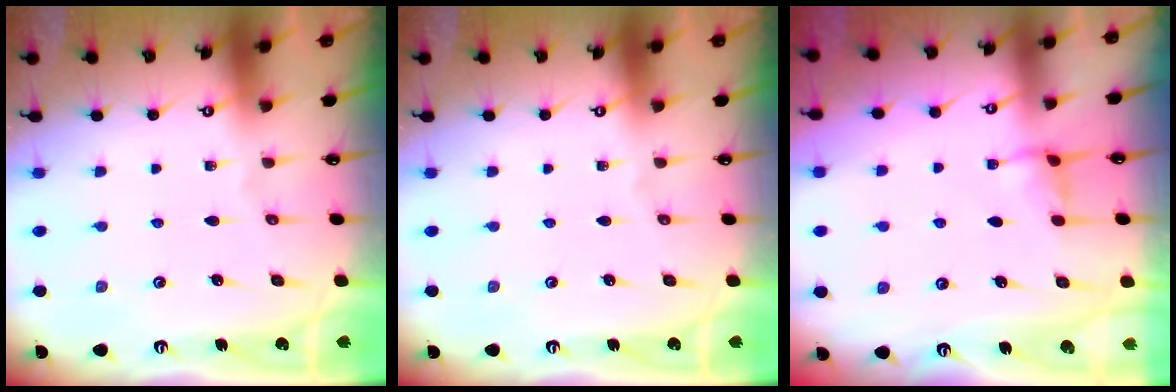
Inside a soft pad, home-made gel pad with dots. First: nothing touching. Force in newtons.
{"total": 0.0}
{"total": 2.9, "press": 2.9, "slide": 0.6}